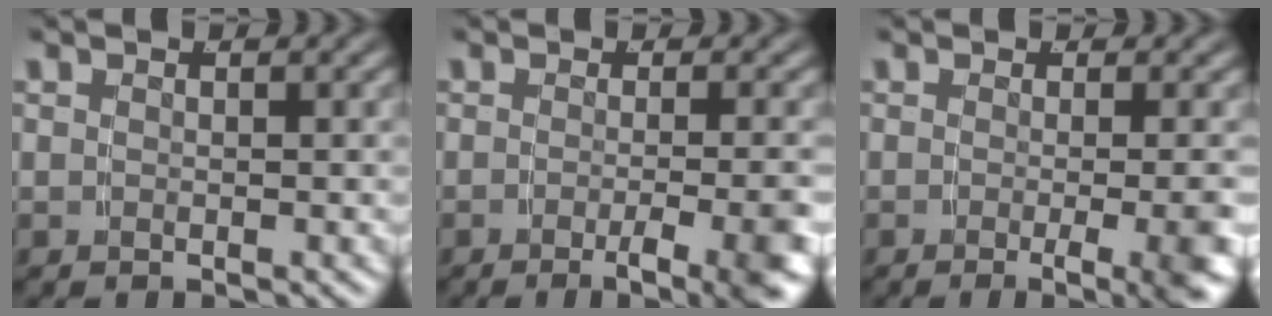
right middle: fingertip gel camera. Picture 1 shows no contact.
{"total": 5.5, "force": [-3.3, 0.5, 4.3], "torque": [-0.044, -0.010, -0.051]}
{"total": 5.9, "force": [-3.1, 0.9, 4.9], "torque": [-0.047, -0.009, -0.049]}